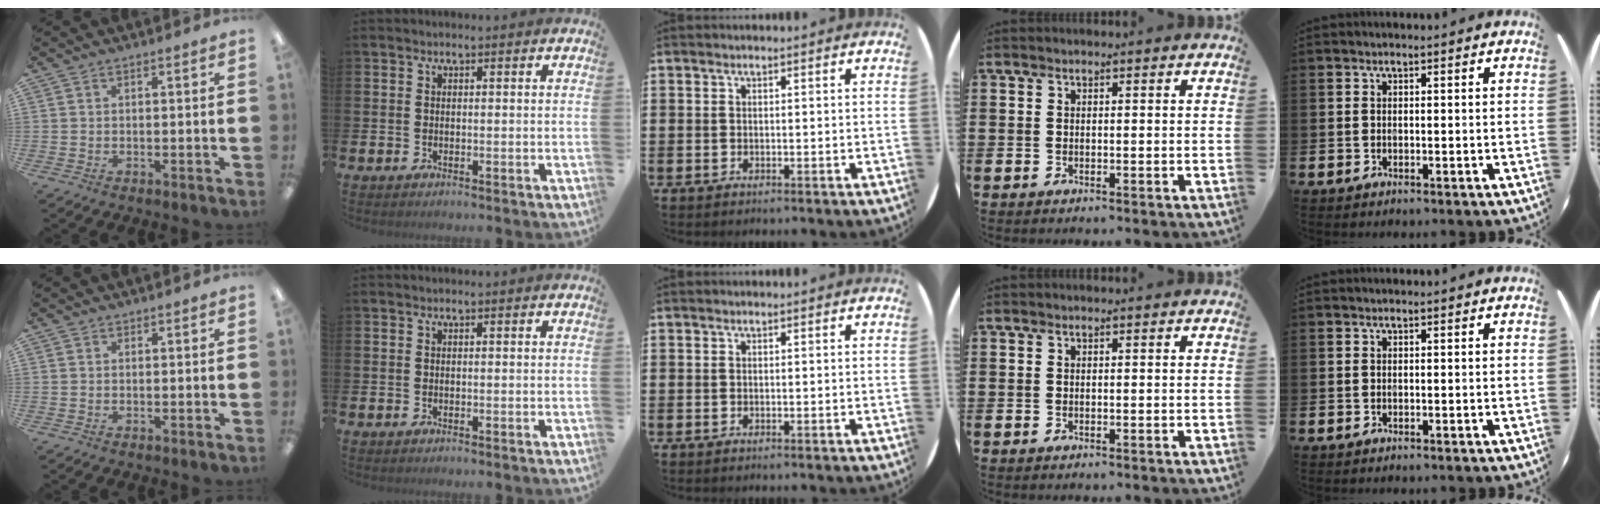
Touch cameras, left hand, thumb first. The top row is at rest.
{}